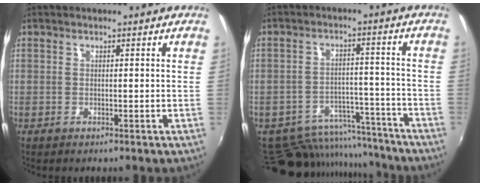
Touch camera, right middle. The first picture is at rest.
{"total": 14.3, "force": [-12.0, 6.7, 4.1], "torque": [-0.094, 0.026, -0.152]}